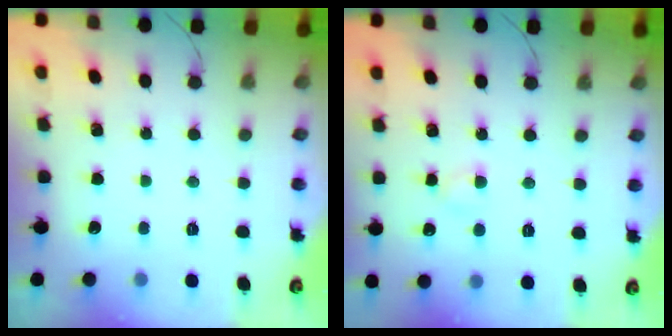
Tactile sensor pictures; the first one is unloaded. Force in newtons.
{"total": 3.6, "press": 3.3, "slide": 1.3}